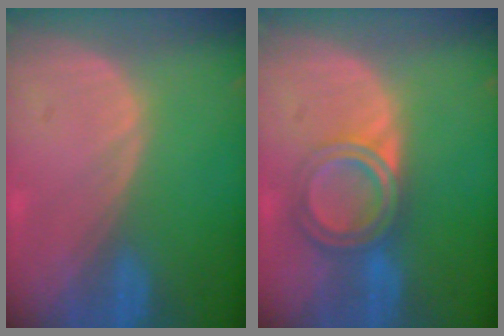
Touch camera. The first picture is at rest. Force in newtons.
{"total": 6.4, "press": 5.4, "slide": 3.4}